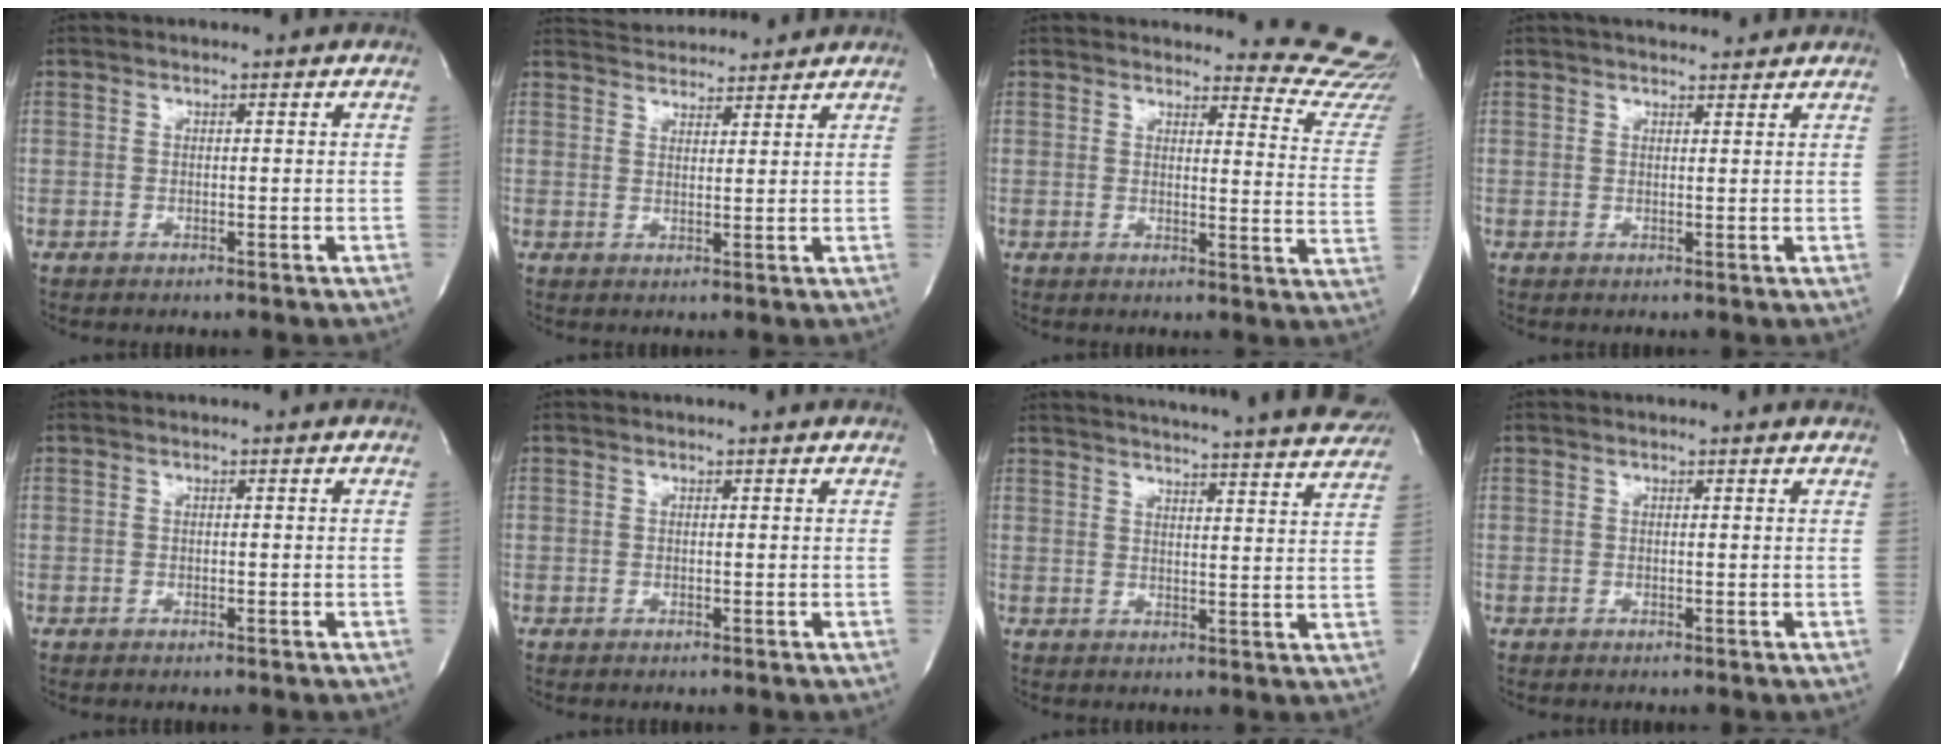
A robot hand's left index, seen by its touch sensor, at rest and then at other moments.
{"total": 7.7, "force": [7.5, 1.2, 1.3], "torque": [-0.025, 0.024, 0.111]}
{"total": 14.7, "force": [14.6, 1.6, 1.2], "torque": [0.021, -0.142, 0.117]}
{"total": 6.7, "force": [6.1, 1.4, 2.4], "torque": [-0.033, 0.021, 0.079]}
{"total": 0.0}
{"total": 0.6, "force": [0.5, 0.1, 0.2], "torque": [-0.014, 0.002, 0.000]}
{"total": 27.1, "force": [25.4, 1.9, 9.1], "torque": [-0.146, -0.067, 0.297]}
{"total": 1.3, "force": [1.3, 0.0, 0.3], "torque": [-0.014, -0.004, 0.005]}